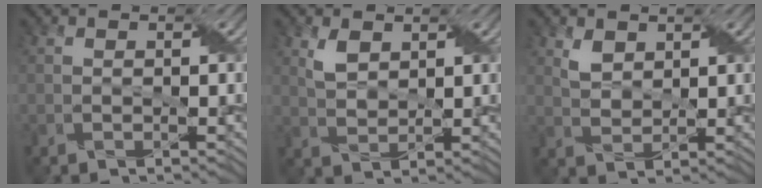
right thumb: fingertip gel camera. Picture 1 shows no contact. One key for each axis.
{"total": 3.2, "fx": 1.7, "fy": 1.8, "fz": 1.9, "tx": -0.048, "ty": -0.001, "tz": 0.038}
{"total": 2.7, "fx": 1.7, "fy": 1.7, "fz": 1.3, "tx": -0.035, "ty": -0.004, "tz": 0.038}